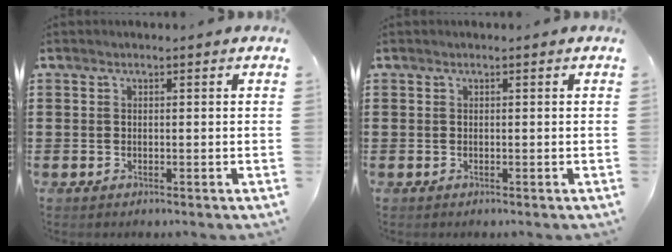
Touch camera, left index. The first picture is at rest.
{"total": 0.0}